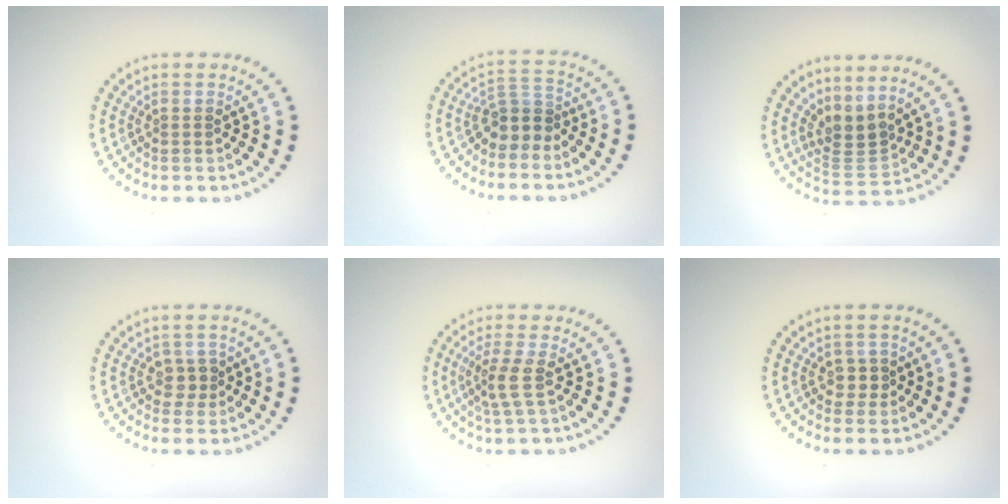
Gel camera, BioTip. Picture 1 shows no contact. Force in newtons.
{"total": 2.8, "press": 2.2, "slide": 1.7}
{"total": 2.8, "press": 2.0, "slide": 2.0}
{"total": 1.5, "press": 1.2, "slide": 0.9}
{"total": 2.3, "press": 1.6, "slide": 1.5}
{"total": 1.4, "press": 1.1, "slide": 0.8}